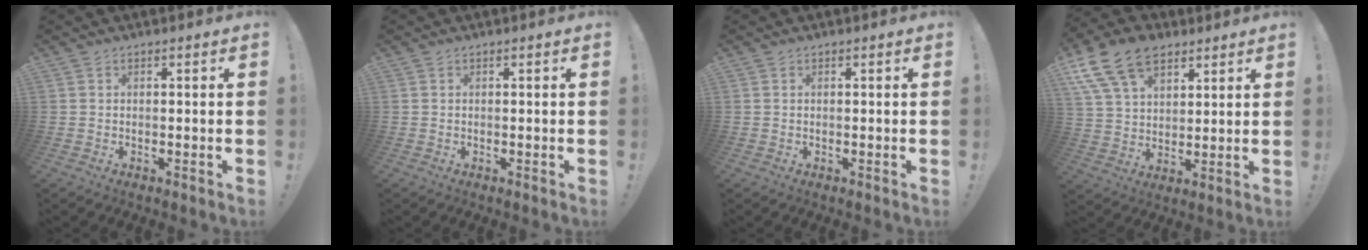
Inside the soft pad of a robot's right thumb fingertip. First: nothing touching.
{"total": 0.0}
{"total": 0.0}
{"total": 16.4, "force": [9.4, 10.3, 8.7], "torque": [-0.161, -0.042, 0.176]}